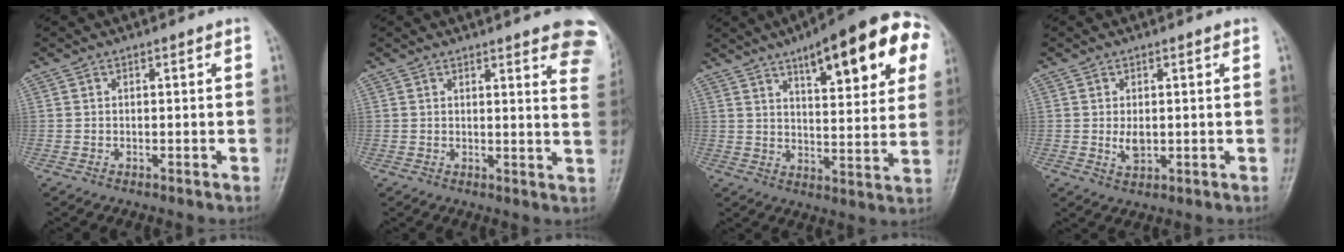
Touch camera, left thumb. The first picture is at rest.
{"total": 13.1, "force": [9.1, 2.9, 9.1], "torque": [-0.082, -0.036, 0.085]}
{"total": 21.7, "force": [9.8, 6.7, 18.2], "torque": [-0.218, -0.012, 0.132]}
{"total": 2.8, "force": [0.3, 1.7, 2.3], "torque": [-0.035, -0.007, 0.010]}